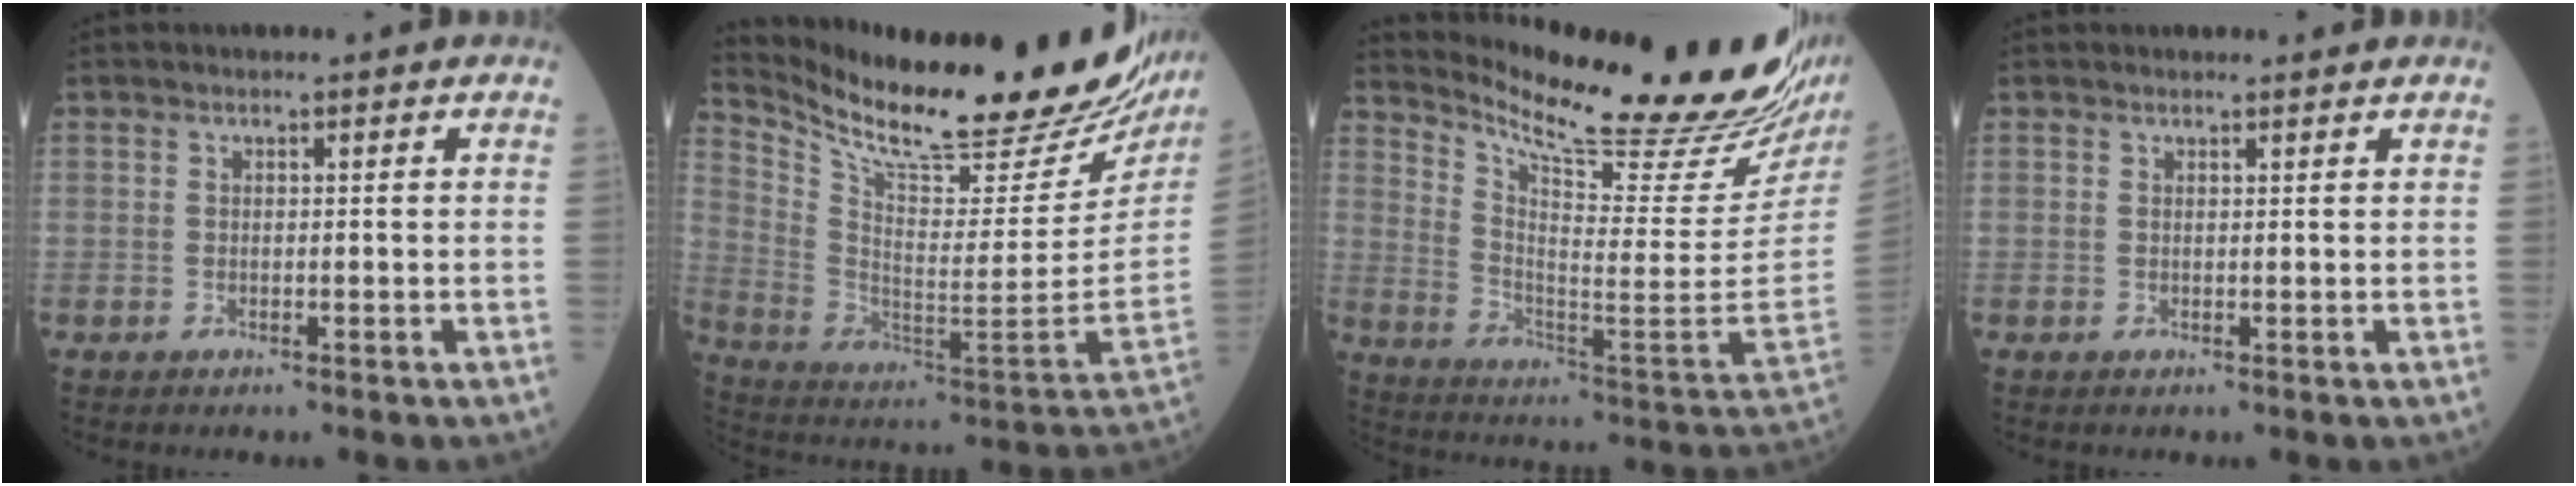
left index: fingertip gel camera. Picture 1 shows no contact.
{"total": 29.6, "force": [24.8, 5.7, 15.0], "torque": [-0.263, -0.075, 0.358]}
{"total": 27.0, "force": [23.4, 0.5, 13.4], "torque": [-0.224, -0.110, 0.328]}
{"total": 1.3, "force": [1.2, 0.2, 0.2], "torque": [-0.009, 0.005, 0.016]}